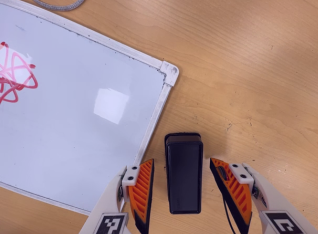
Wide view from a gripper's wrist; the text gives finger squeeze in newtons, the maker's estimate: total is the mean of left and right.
{"total": 0.0}